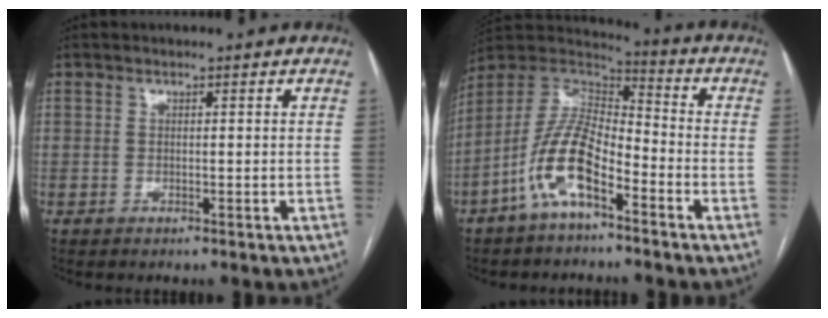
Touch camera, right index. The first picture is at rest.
{"total": 12.0, "force": [-6.0, 4.2, 9.5], "torque": [-0.202, 0.016, -0.114]}